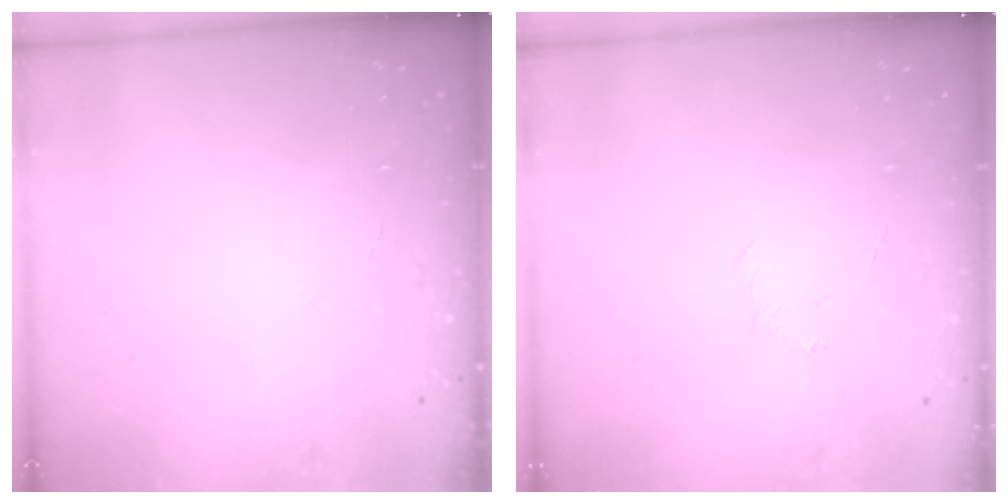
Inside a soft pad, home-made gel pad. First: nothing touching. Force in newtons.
{"total": 3.6, "press": 3.5, "slide": 1.0}